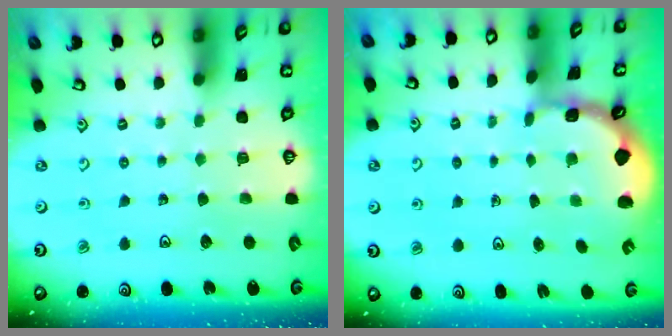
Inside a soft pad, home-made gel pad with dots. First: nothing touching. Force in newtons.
{"total": 0.8, "press": 0.8, "slide": 0.2}